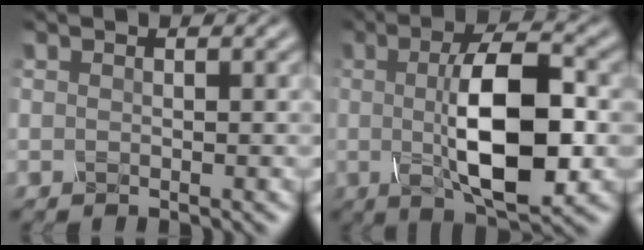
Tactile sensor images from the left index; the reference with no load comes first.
{"total": 10.0, "force": [-0.3, 3.3, 9.4], "torque": [-0.149, 0.001, -0.007]}